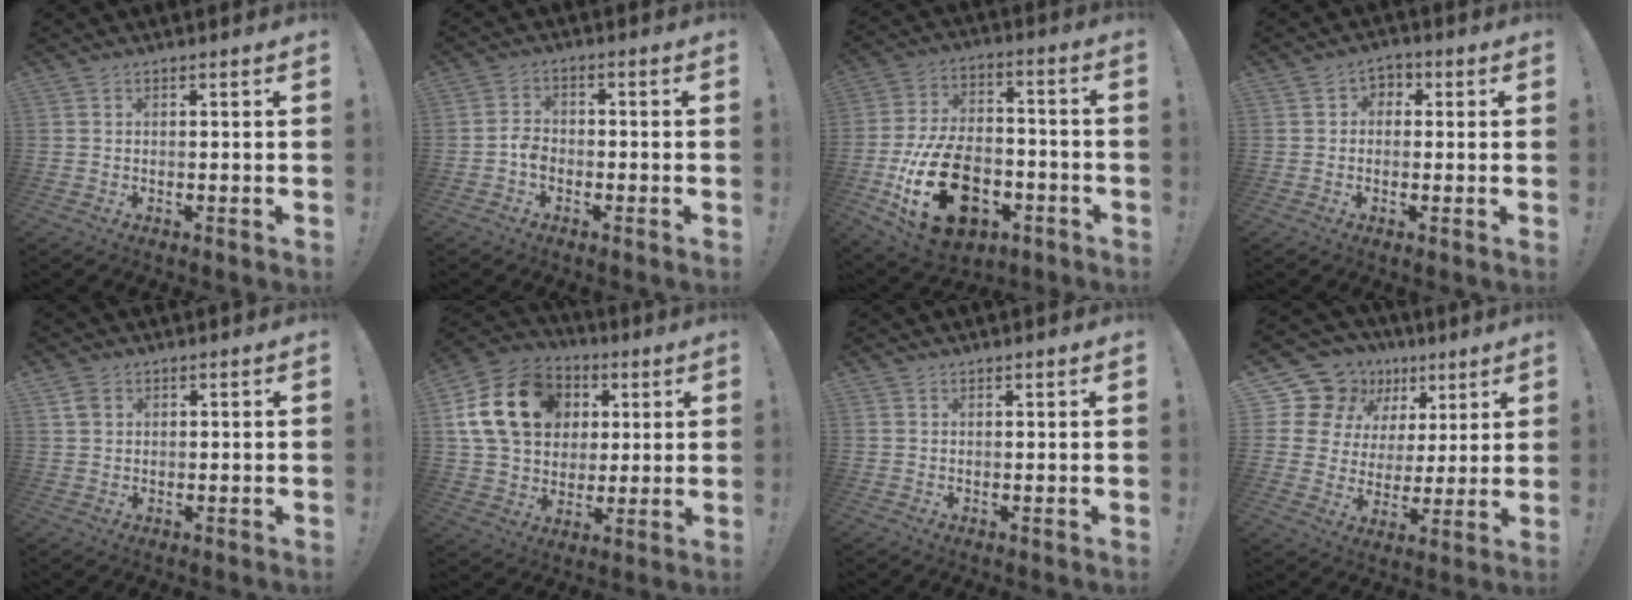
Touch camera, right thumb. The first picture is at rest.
{"total": 4.2, "force": [-2.4, 2.6, 2.3], "torque": [-0.036, 0.015, -0.040]}
{"total": 24.0, "force": [-8.2, 15.2, 16.6], "torque": [-0.294, 0.056, -0.121]}
{"total": 3.4, "force": [-0.7, 3.1, 1.4], "torque": [-0.018, 0.011, -0.013]}
{"total": 2.8, "force": [1.5, 2.1, 1.0], "torque": [-0.014, -0.002, 0.028]}
{"total": 20.9, "force": [6.2, 16.1, 11.8], "torque": [-0.207, -0.010, 0.131]}
{"total": 0.7, "force": [0.7, 0.1, 0.2], "torque": [0.008, -0.004, 0.011]}
{"total": 15.9, "force": [8.9, 12.1, 5.2], "torque": [-0.082, -0.056, 0.187]}